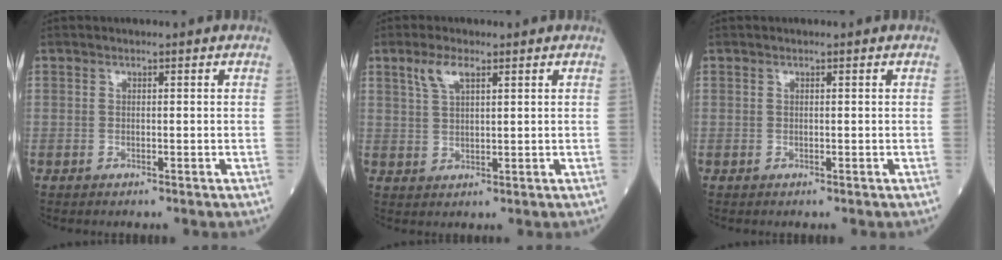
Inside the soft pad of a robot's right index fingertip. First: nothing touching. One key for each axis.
{"total": 3.9, "fx": 2.3, "fy": 1.2, "fz": 3.0, "tx": -0.067, "ty": 0.009, "tz": 0.051}
{"total": 0.0}